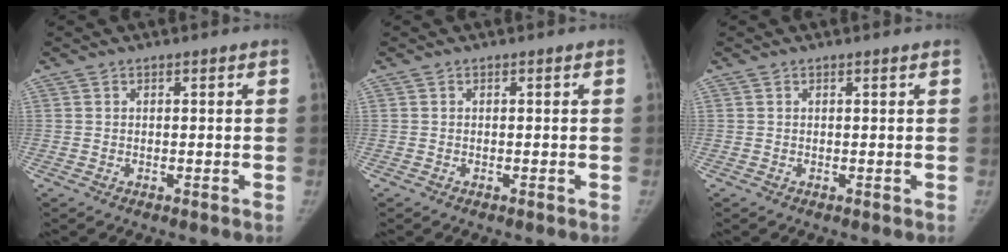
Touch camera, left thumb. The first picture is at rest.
{"total": 0.0}
{"total": 0.5, "force": [0.4, -0.1, 0.3], "torque": [-0.011, -0.001, 0.011]}